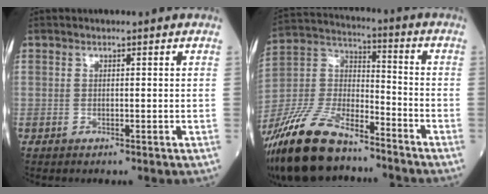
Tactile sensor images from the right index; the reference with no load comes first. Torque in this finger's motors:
{"motor_torque": [0.62, -1.10, -0.75, -0.21]}